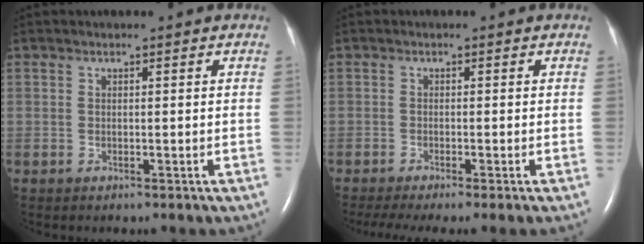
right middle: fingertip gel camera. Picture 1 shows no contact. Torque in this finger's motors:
{"motor_torque": [0.23, -0.22, 0.06, 0.07]}